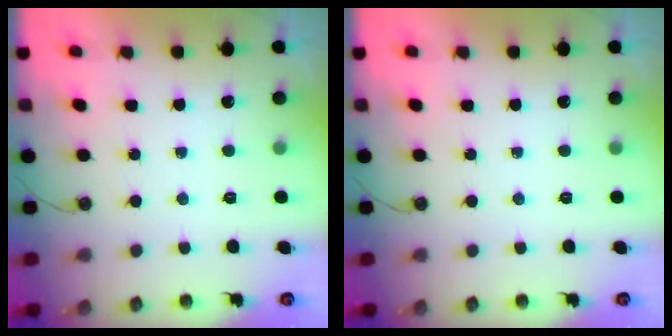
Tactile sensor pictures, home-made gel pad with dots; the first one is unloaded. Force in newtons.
{"total": 0.0}